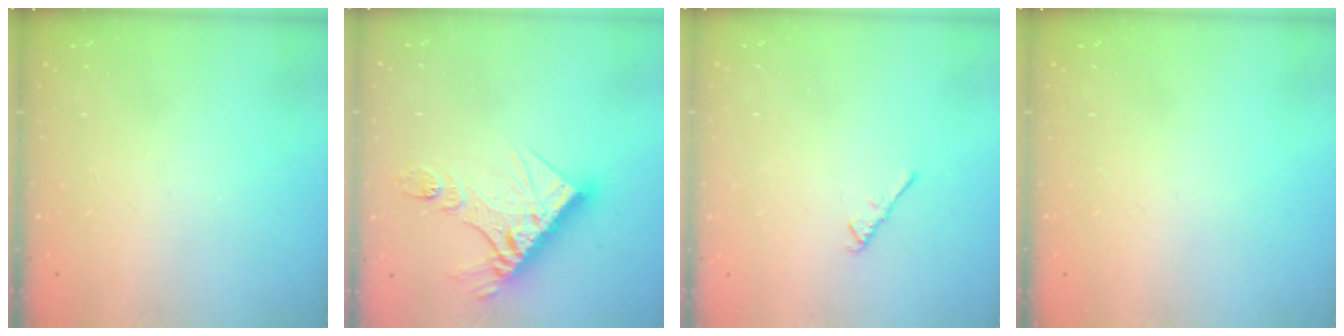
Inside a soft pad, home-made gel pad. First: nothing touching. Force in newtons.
{"total": 14.5, "press": 14.4, "slide": 1.6}
{"total": 2.6, "press": 2.6, "slide": 0.6}
{"total": 0.0}